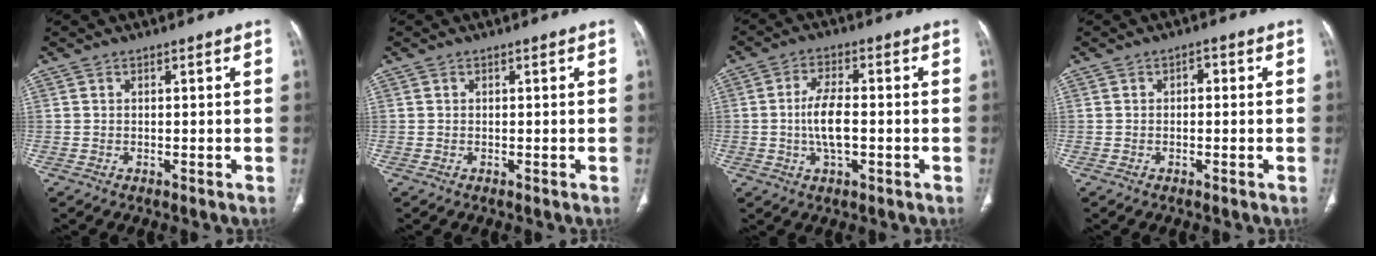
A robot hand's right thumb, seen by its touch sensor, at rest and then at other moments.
{"total": 0.0}
{"total": 7.0, "force": [-0.8, 3.1, 6.2], "torque": [-0.123, 0.009, -0.017]}
{"total": 1.5, "force": [0.1, 1.0, 1.2], "torque": [-0.009, 0.005, -0.004]}